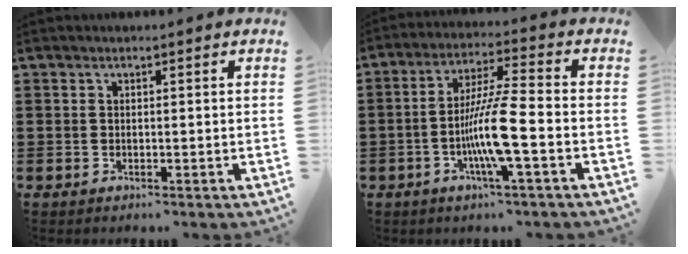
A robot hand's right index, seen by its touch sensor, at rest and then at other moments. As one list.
[{"total": 9.4, "force": [-2.9, 0.4, 8.9], "torque": [-0.177, -0.014, -0.059]}]